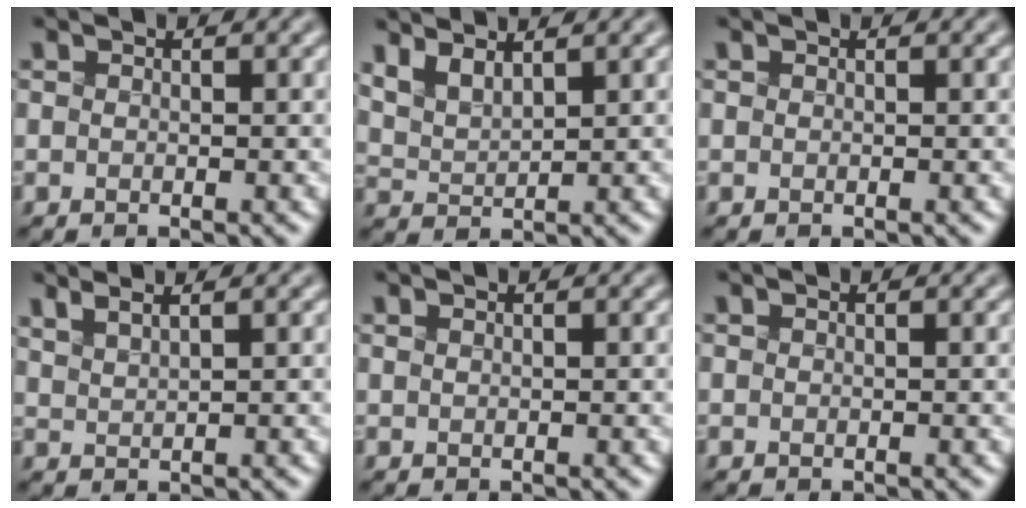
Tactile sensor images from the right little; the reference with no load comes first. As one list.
[{"total": 2.5, "force": [2.0, 0.7, 1.4], "torque": [-0.036, 0.003, 0.049]}, {"total": 0.0}, {"total": 1.2, "force": [1.1, -0.3, 0.5], "torque": [-0.013, 0.001, 0.034]}, {"total": 0.0}, {"total": 0.0}]